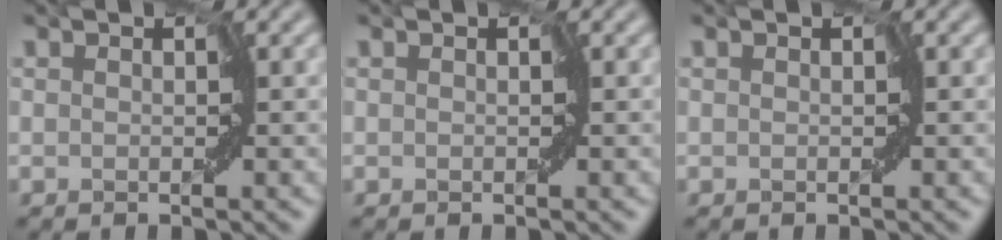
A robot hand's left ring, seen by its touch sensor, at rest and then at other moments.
{"total": 0.0}
{"total": 0.0}